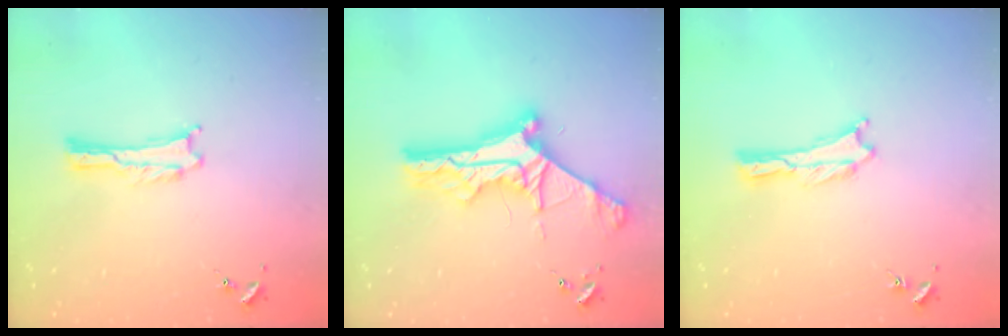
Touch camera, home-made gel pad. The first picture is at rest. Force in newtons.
{"total": 10.1, "press": 10.0, "slide": 1.1}
{"total": 0.0}